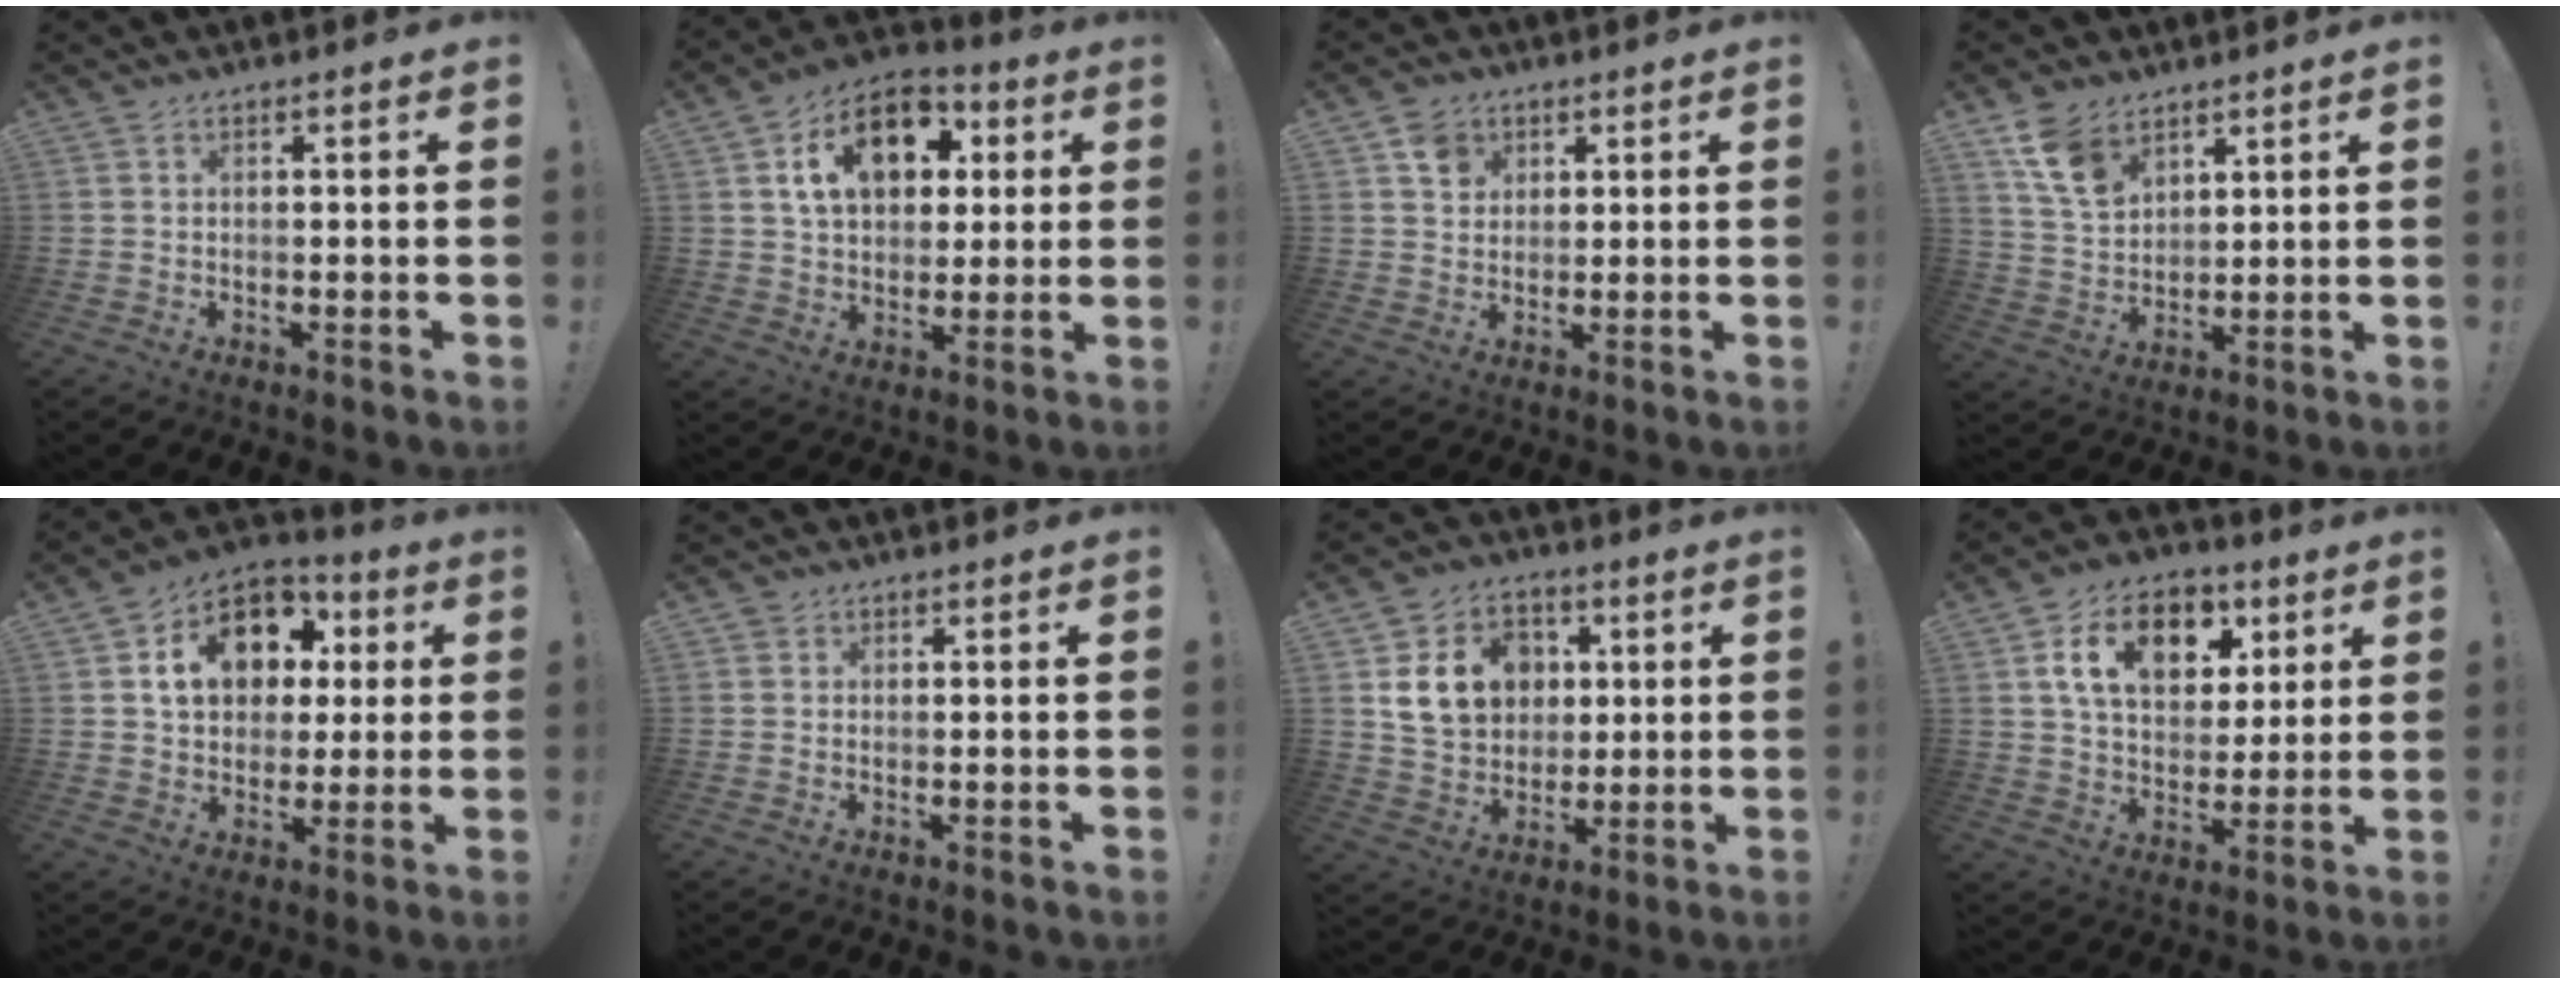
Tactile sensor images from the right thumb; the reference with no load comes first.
{"total": 16.3, "force": [5.9, 11.3, 10.1], "torque": [-0.147, -0.013, 0.109]}
{"total": 6.0, "force": [3.0, 5.0, 1.2], "torque": [-0.011, -0.012, 0.056]}
{"total": 10.6, "force": [7.2, 6.0, 5.0], "torque": [-0.090, -0.036, 0.141]}
{"total": 16.2, "force": [5.0, 12.3, 9.3], "torque": [-0.132, -0.007, 0.101]}
{"total": 1.0, "force": [0.7, 0.7, 0.1], "torque": [0.005, -0.004, 0.012]}
{"total": 15.4, "force": [4.4, 12.9, 7.2], "torque": [-0.103, -0.006, 0.098]}
{"total": 16.6, "force": [6.9, 11.0, 10.2], "torque": [-0.154, -0.018, 0.126]}